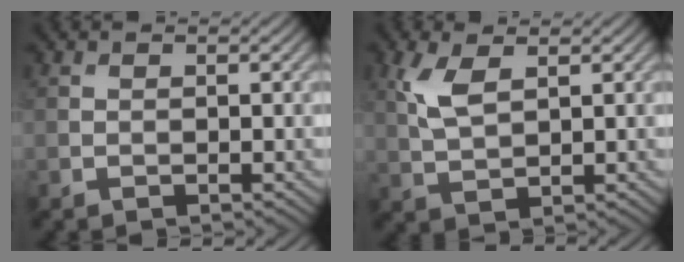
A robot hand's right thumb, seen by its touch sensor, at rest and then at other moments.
{"total": 4.6, "force": [1.9, 2.0, 3.7], "torque": [-0.095, 0.003, 0.042]}